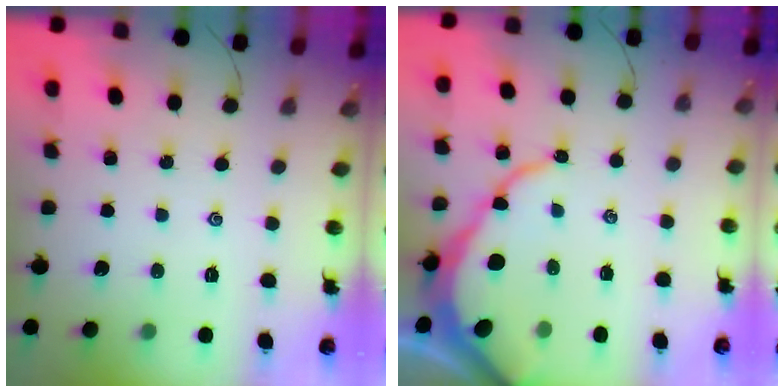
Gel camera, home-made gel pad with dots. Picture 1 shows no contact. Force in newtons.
{"total": 10.2, "press": 10.1, "slide": 1.1}